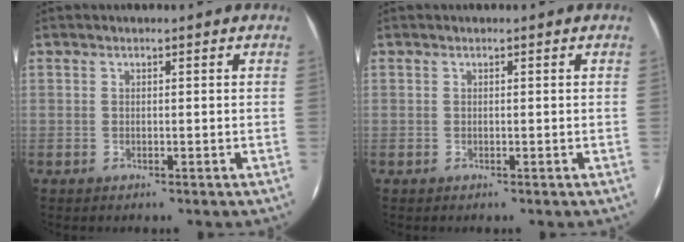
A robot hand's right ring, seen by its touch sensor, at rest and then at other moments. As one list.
[{"total": 0.0}]